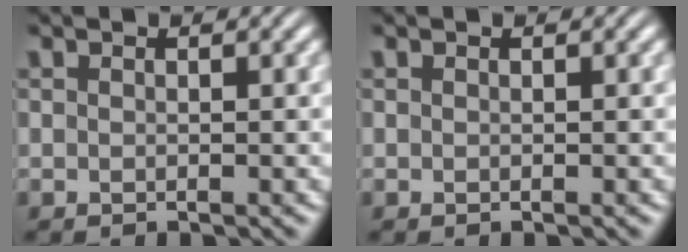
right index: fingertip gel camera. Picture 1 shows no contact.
{"total": 0.0}